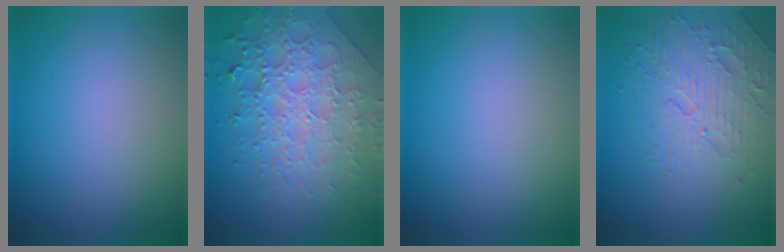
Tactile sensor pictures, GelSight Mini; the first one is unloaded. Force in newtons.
{"total": 7.9, "press": 5.6, "slide": 5.6}
{"total": 0.0}
{"total": 4.4, "press": 3.9, "slide": 2.1}